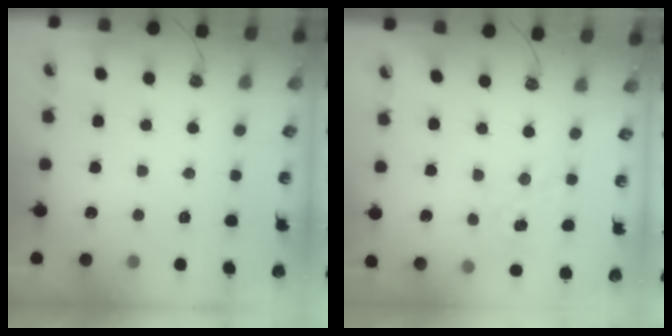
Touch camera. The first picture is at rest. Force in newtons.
{"total": 2.3, "press": 2.3, "slide": 0.3}